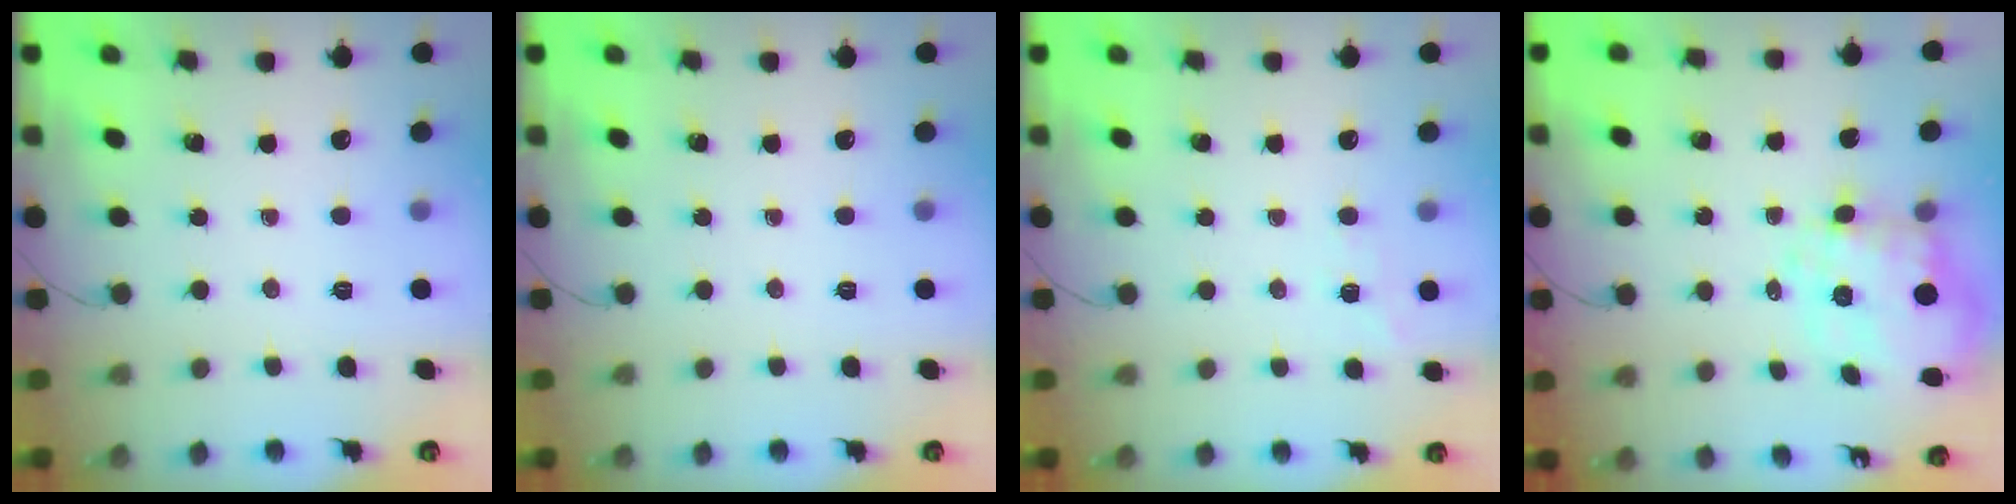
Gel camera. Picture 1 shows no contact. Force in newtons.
{"total": 0.0}
{"total": 2.7, "press": 2.2, "slide": 1.6}
{"total": 3.8, "press": 3.0, "slide": 2.3}